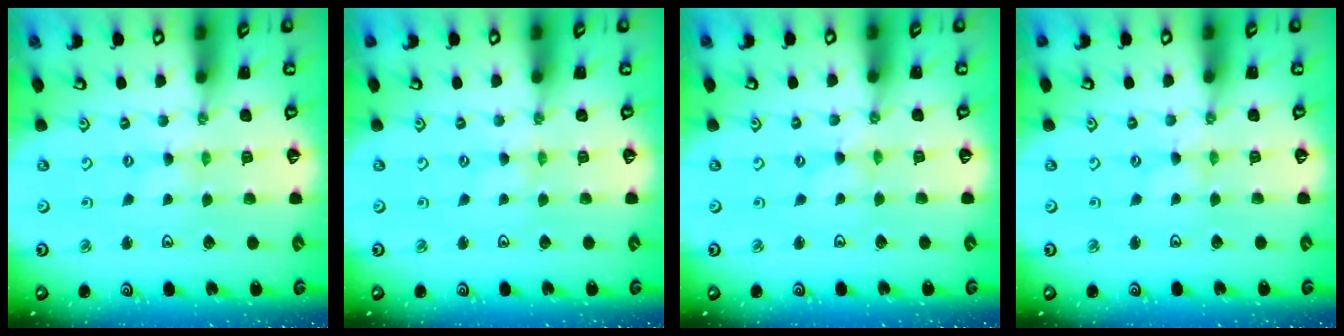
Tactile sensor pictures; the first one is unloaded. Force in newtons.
{"total": 0.0}
{"total": 0.0}
{"total": 0.6, "press": 0.6, "slide": 0.1}